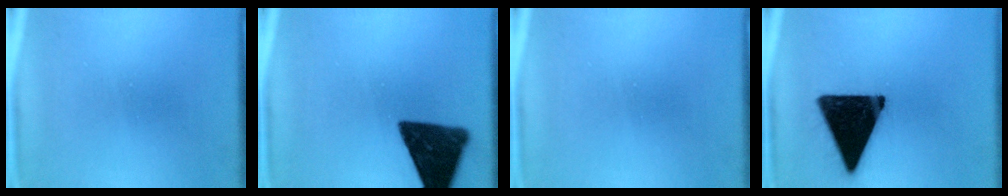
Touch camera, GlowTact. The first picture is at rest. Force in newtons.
{"total": 13.5}
{"total": 0.0}
{"total": 18.1}